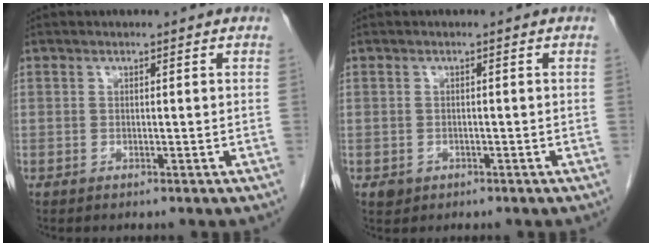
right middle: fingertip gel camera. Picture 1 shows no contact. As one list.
[{"total": 1.6, "force": [-0.7, 1.4, 0.4], "torque": [-0.003, 0.004, -0.004]}]